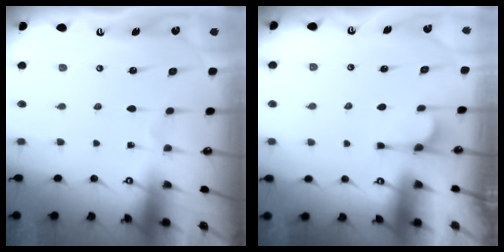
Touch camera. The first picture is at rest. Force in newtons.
{"total": 1.7, "press": 1.3, "slide": 1.1}